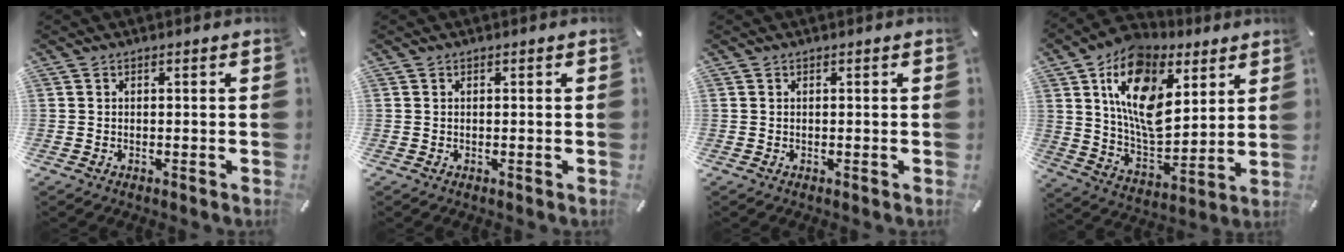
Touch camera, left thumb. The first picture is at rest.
{"total": 0.0}
{"total": 0.0}
{"total": 17.9, "force": [8.0, 11.2, 11.5], "torque": [-0.216, -0.037, 0.143]}